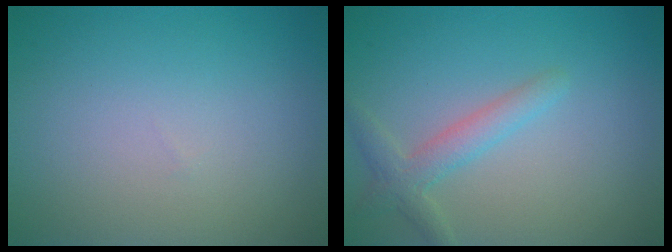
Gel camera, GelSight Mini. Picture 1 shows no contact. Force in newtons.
{"total": 2.5, "press": 2.5, "slide": 0.1}